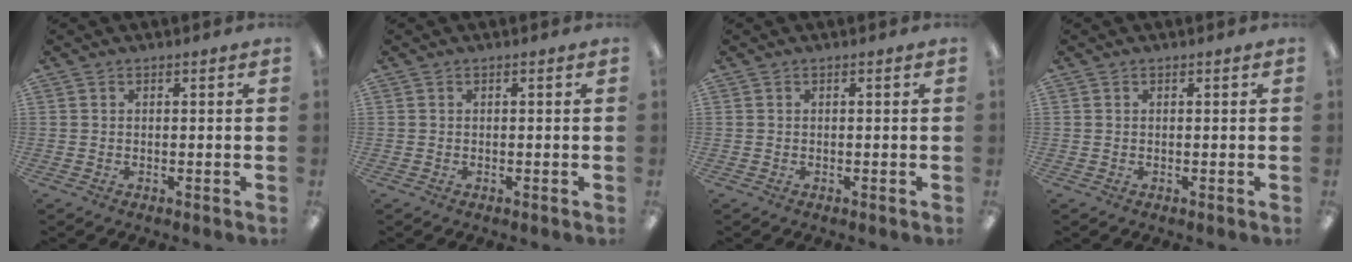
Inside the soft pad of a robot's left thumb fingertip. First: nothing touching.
{"total": 0.0}
{"total": 0.0}
{"total": 0.0}